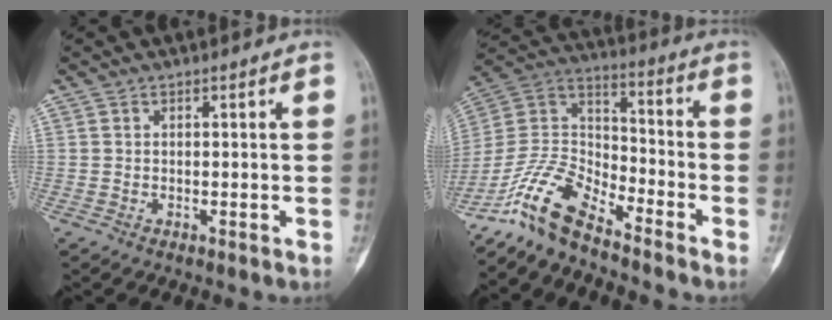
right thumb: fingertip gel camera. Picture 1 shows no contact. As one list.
[{"total": 12.4, "force": [-10.4, 3.7, 5.7], "torque": [-0.116, 0.082, -0.209]}]